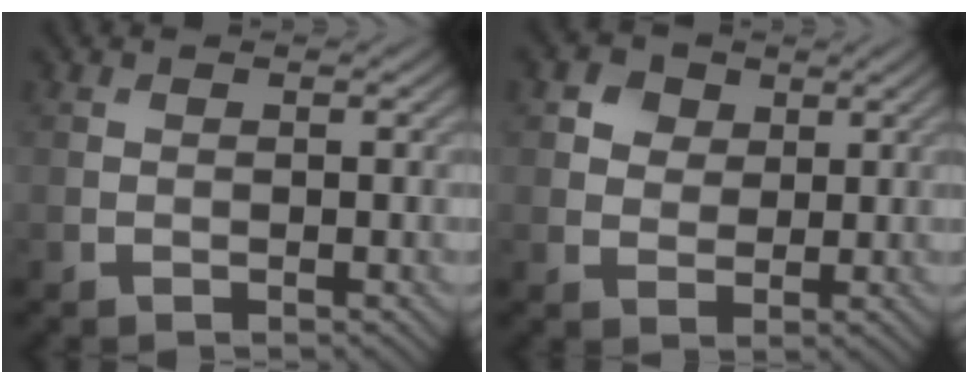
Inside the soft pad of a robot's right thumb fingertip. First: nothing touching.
{"total": 4.4, "force": [2.1, 3.3, 1.8], "torque": [-0.045, -0.005, 0.040]}